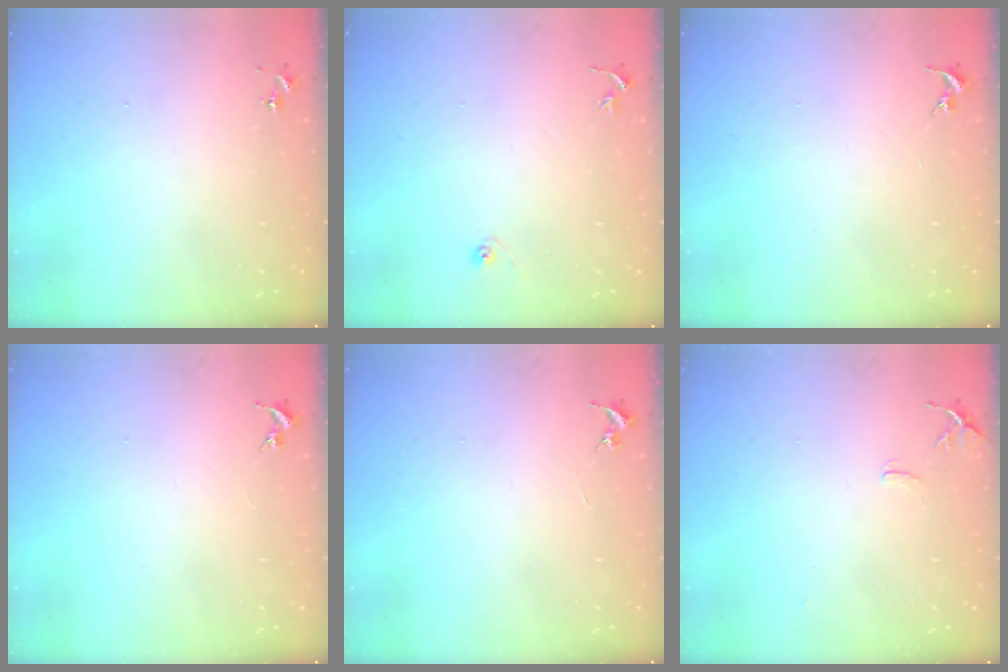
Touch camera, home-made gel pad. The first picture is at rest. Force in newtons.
{"total": 4.5, "press": 4.5, "slide": 0.5}
{"total": 0.0}
{"total": 0.0}
{"total": 0.0}
{"total": 7.1, "press": 7.1, "slide": 0.8}